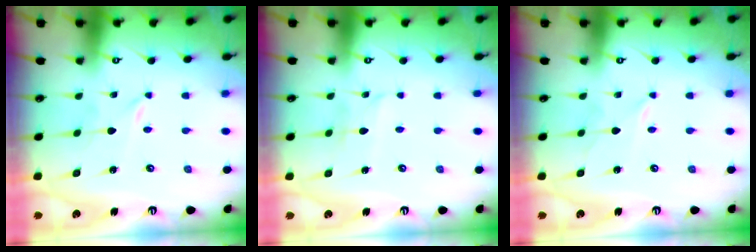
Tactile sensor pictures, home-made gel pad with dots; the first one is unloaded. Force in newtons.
{"total": 3.8, "press": 3.7, "slide": 0.4}
{"total": 3.0, "press": 2.9, "slide": 0.4}